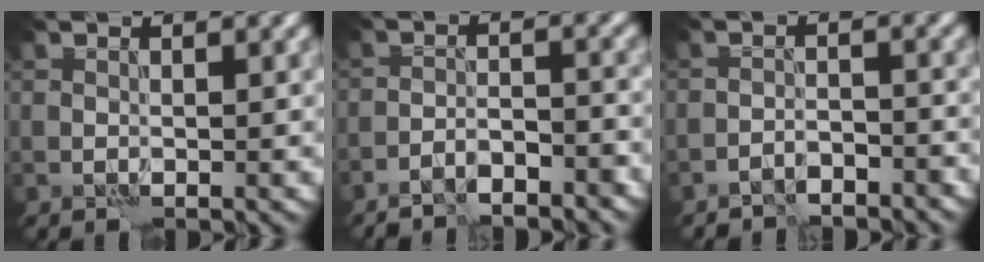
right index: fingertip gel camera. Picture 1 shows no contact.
{"total": 4.6, "force": [-3.9, 1.1, 2.1], "torque": [-0.031, 0.001, -0.066]}
{"total": 2.8, "force": [-2.6, 0.7, 0.7], "torque": [-0.005, 0.004, -0.047]}